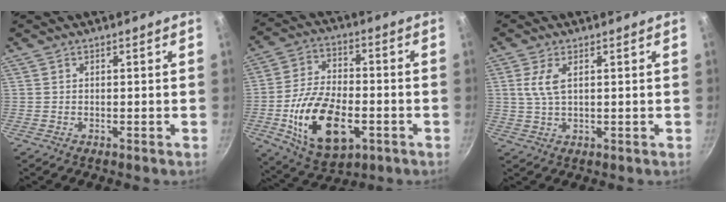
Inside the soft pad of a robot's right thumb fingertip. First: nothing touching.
{"total": 17.9, "force": [-5.0, 9.9, 14.1], "torque": [-0.246, 0.017, -0.080]}
{"total": 4.5, "force": [1.3, 1.7, 4.0], "torque": [-0.089, 0.000, 0.027]}